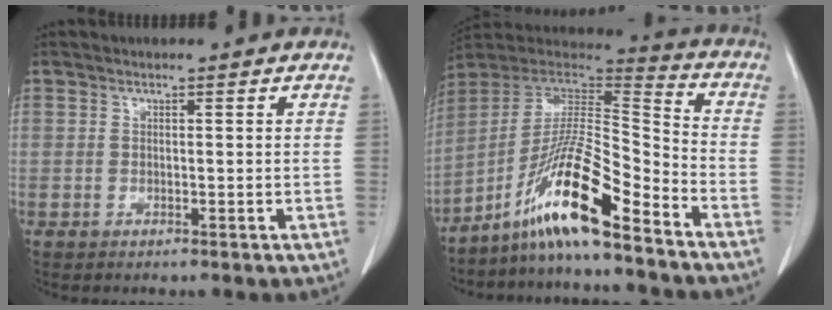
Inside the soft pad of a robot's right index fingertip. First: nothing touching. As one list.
[{"total": 15.8, "force": [-10.5, 0.6, 11.8], "torque": [-0.221, -0.001, -0.189]}]